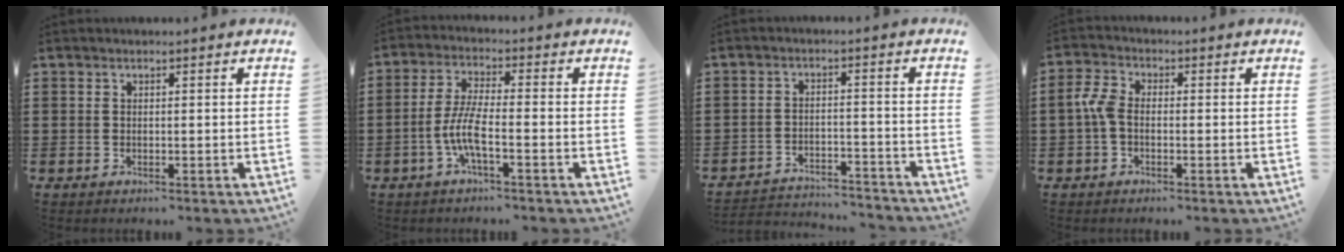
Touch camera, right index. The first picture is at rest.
{"total": 6.1, "force": [-2.4, 1.2, 5.5], "torque": [-0.136, -0.014, -0.055]}
{"total": 3.3, "force": [-3.3, 0.2, 0.5], "torque": [-0.013, 0.003, -0.069]}
{"total": 3.9, "force": [-0.8, 2.2, 3.1], "torque": [-0.087, -0.004, -0.023]}